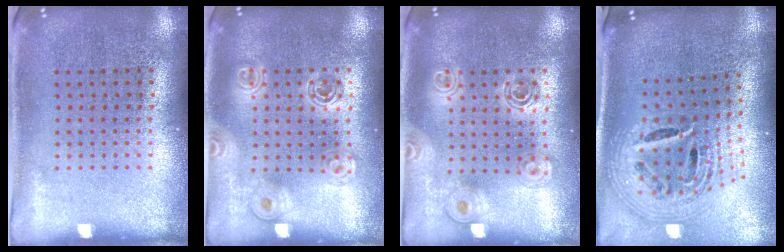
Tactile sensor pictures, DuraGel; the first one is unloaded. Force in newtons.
{"total": 1.7, "press": 1.5, "slide": 0.7}
{"total": 1.5, "press": 1.4, "slide": 0.7}
{"total": 2.7, "press": 1.9, "slide": 1.9}